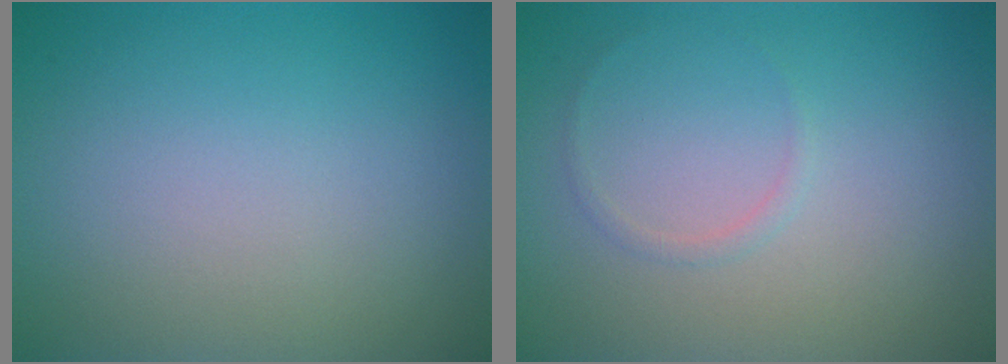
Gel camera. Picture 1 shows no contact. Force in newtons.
{"total": 0.5, "press": 0.5, "slide": 0.1}